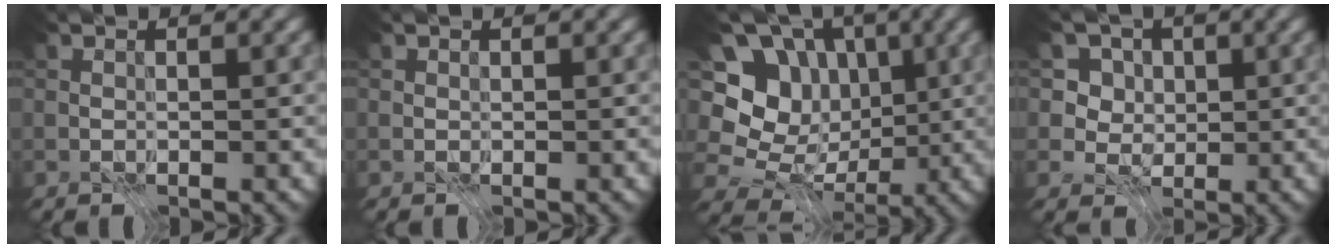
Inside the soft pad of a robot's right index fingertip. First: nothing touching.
{"total": 0.0}
{"total": 11.3, "force": [0.6, 9.8, 5.5], "torque": [-0.117, 0.030, -0.011]}
{"total": 5.2, "force": [1.6, 4.5, 2.1], "torque": [-0.035, -0.013, 0.017]}